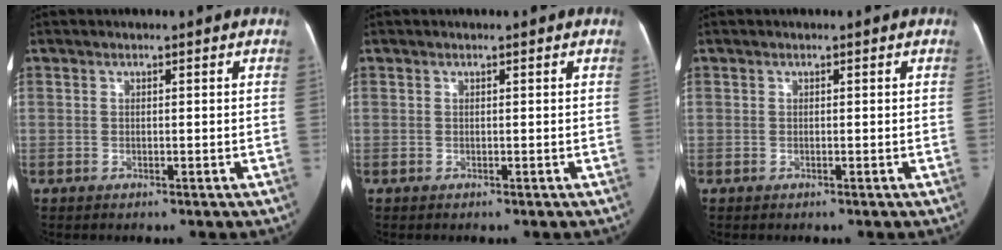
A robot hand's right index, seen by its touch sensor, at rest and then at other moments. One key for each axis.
{"total": 0.0}
{"total": 0.0}